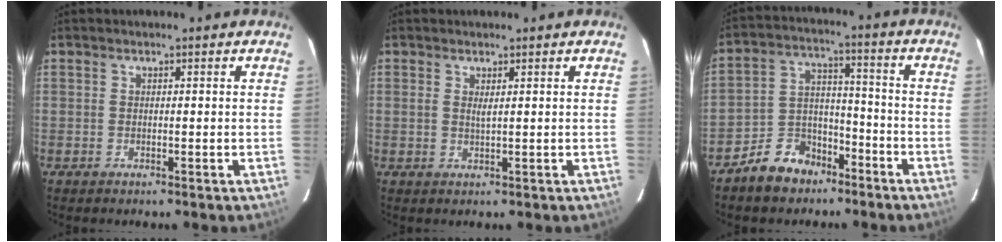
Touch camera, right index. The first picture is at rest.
{"total": 1.2, "force": [0.5, 0.2, 1.0], "torque": [-0.020, -0.001, 0.008]}
{"total": 8.0, "force": [-5.8, 5.1, 2.2], "torque": [-0.057, 0.024, -0.087]}